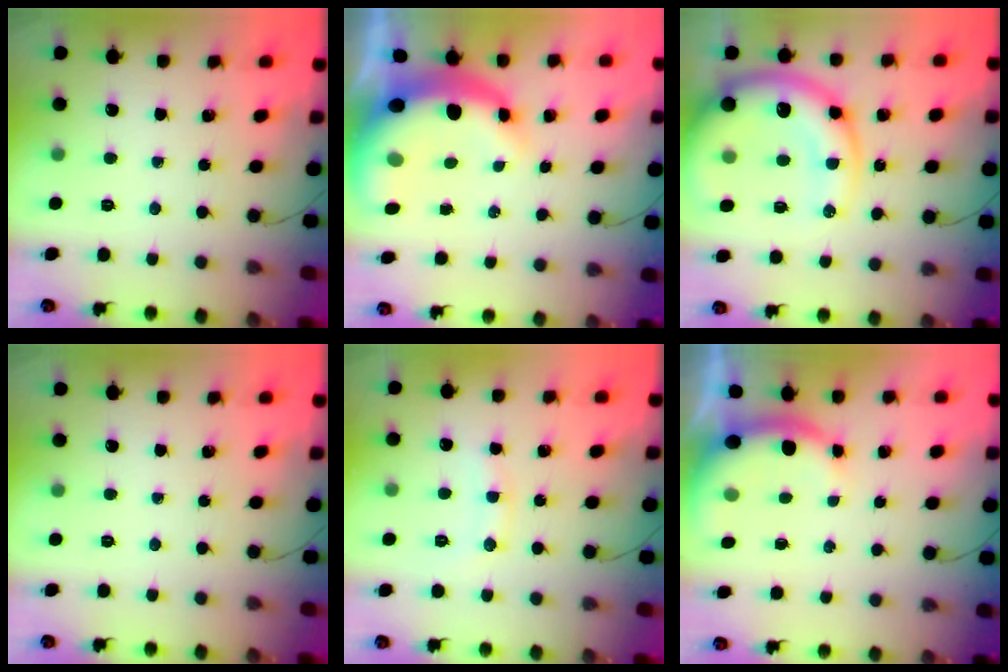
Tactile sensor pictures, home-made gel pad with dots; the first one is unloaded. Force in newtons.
{"total": 13.3, "press": 12.9, "slide": 2.9}
{"total": 19.5, "press": 18.9, "slide": 4.5}
{"total": 0.0}
{"total": 7.6, "press": 7.5, "slide": 0.9}
{"total": 4.2, "press": 4.1, "slide": 0.7}